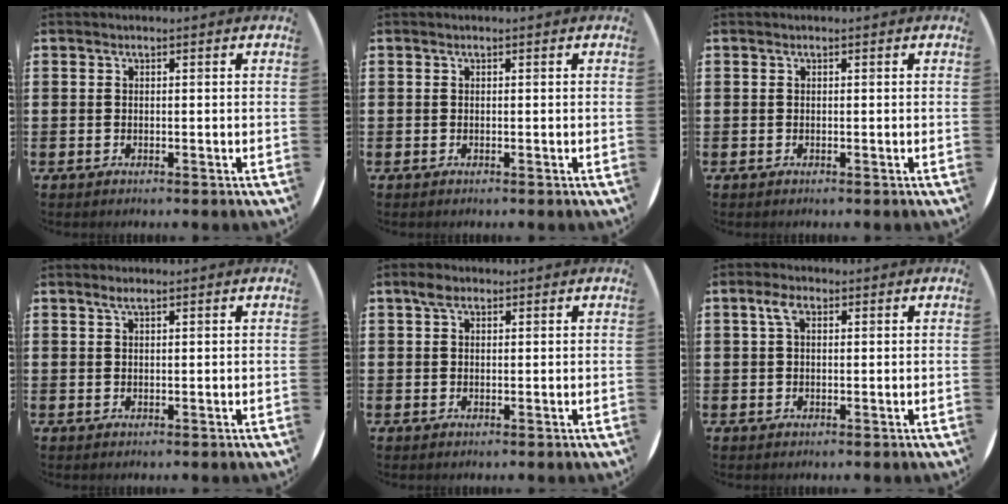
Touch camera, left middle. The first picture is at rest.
{"total": 0.0}
{"total": 0.0}
{"total": 1.2, "force": [0.9, 0.2, 0.8], "torque": [-0.016, 0.003, 0.016]}
{"total": 1.9, "force": [1.2, 1.0, 1.0], "torque": [-0.015, 0.004, 0.020]}
{"total": 2.7, "force": [1.1, 1.3, 2.0], "torque": [-0.044, 0.008, 0.019]}